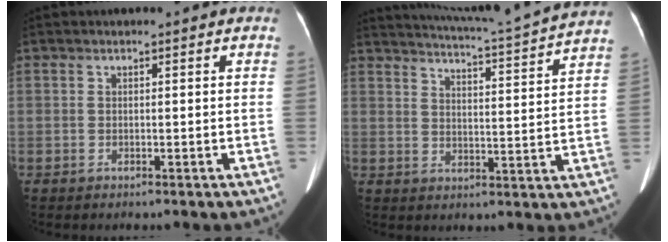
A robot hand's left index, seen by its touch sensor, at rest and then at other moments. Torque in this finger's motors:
{"motor_torque": [-0.31, -0.17, 0.00, 0.06]}